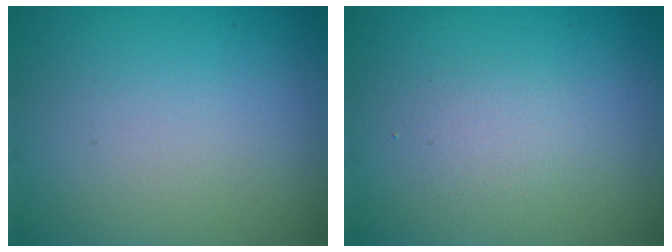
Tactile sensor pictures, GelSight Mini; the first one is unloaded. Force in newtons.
{"total": 1.4, "press": 1.4, "slide": 0.1}